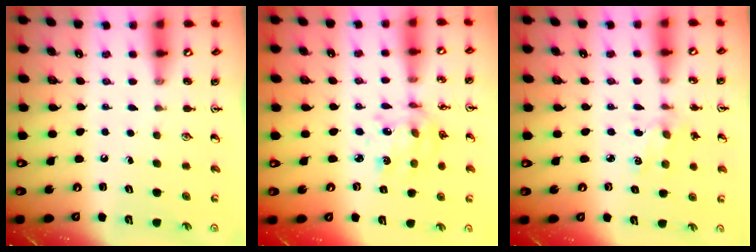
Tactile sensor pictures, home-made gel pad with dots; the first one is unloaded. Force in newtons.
{"total": 9.0, "press": 8.6, "slide": 2.8}
{"total": 1.3, "press": 1.3, "slide": 0.1}